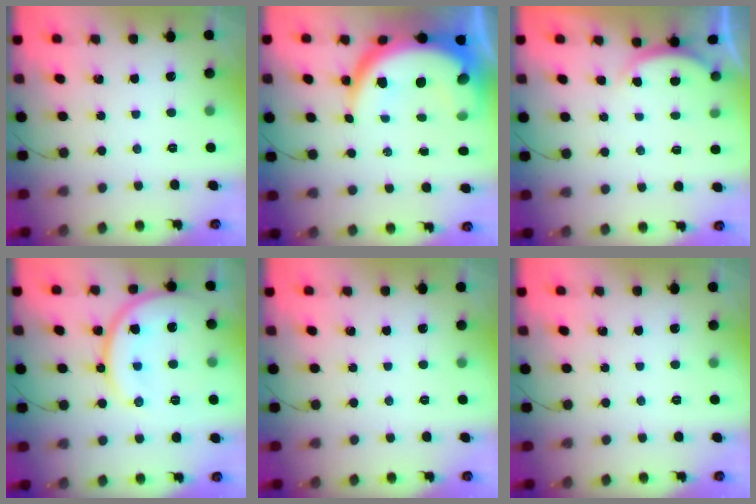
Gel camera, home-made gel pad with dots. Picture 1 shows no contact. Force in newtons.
{"total": 14.2, "press": 14.2, "slide": 1.3}
{"total": 2.5, "press": 2.4, "slide": 0.6}
{"total": 16.5, "press": 16.5, "slide": 1.0}
{"total": 0.0}
{"total": 0.0}